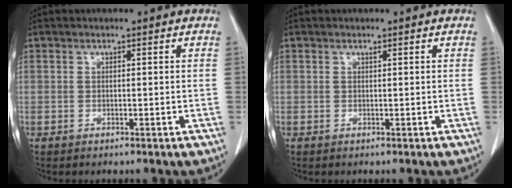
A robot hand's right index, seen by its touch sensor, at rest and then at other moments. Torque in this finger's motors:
{"motor_torque": [0.03, -0.01, 0.00, 0.00]}